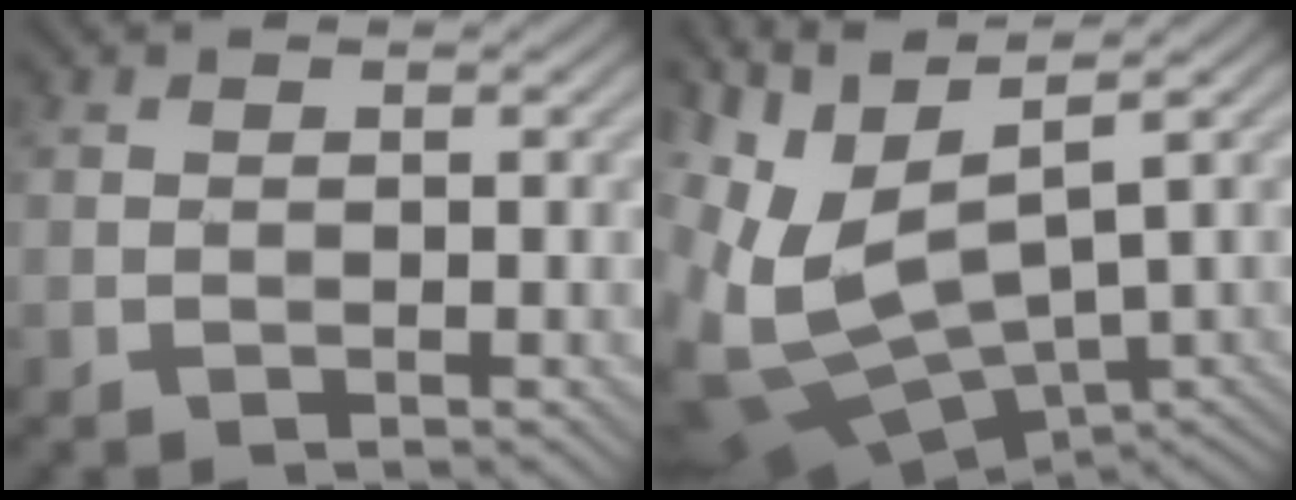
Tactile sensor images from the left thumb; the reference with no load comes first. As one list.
[{"total": 12.2, "force": [-0.5, 5.8, 10.7], "torque": [-0.263, -0.011, 0.029]}]